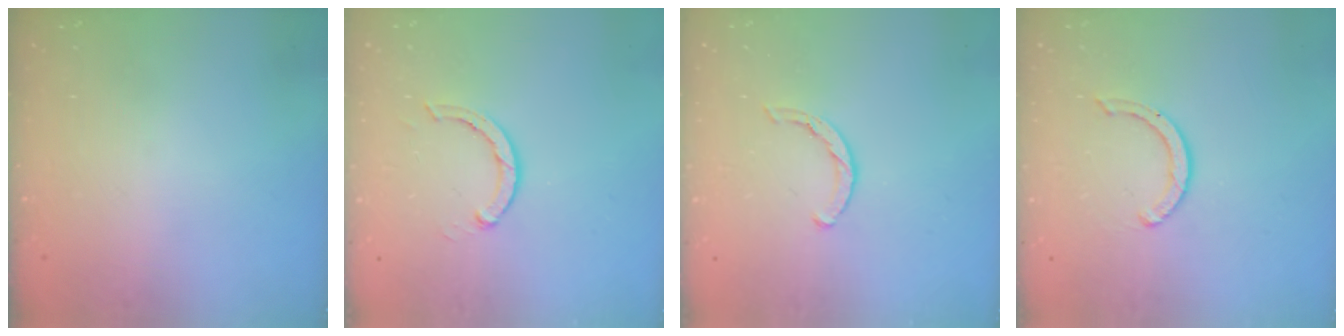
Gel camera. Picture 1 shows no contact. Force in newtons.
{"total": 2.9, "press": 2.8, "slide": 0.5}
{"total": 3.4, "press": 3.4, "slide": 0.7}
{"total": 4.2, "press": 4.2, "slide": 0.3}